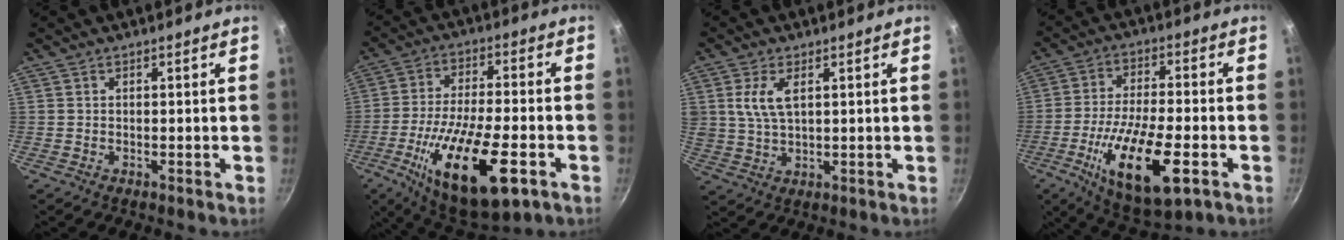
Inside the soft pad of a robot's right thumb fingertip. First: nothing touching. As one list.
[{"total": 21.9, "force": [-8.4, 7.7, 18.7], "torque": [-0.317, 0.011, -0.136]}, {"total": 6.3, "force": [2.1, 3.0, 5.1], "torque": [-0.102, -0.006, 0.046]}, {"total": 18.1, "force": [-6.5, 6.4, 15.7], "torque": [-0.277, 0.011, -0.111]}]